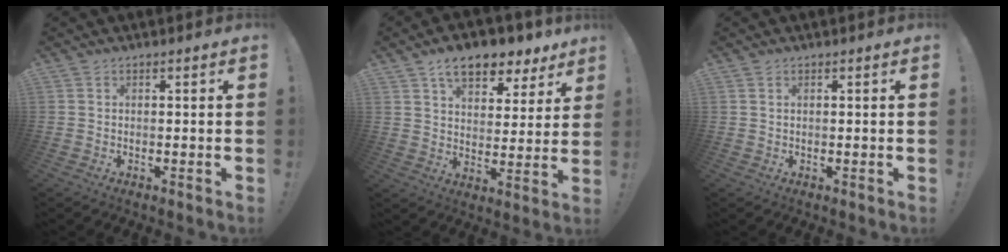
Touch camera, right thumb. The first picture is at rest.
{"total": 11.6, "force": [7.9, 6.0, 6.0], "torque": [-0.088, -0.047, 0.141]}
{"total": 0.6, "force": [0.4, 0.3, 0.4], "torque": [-0.005, -0.001, 0.008]}